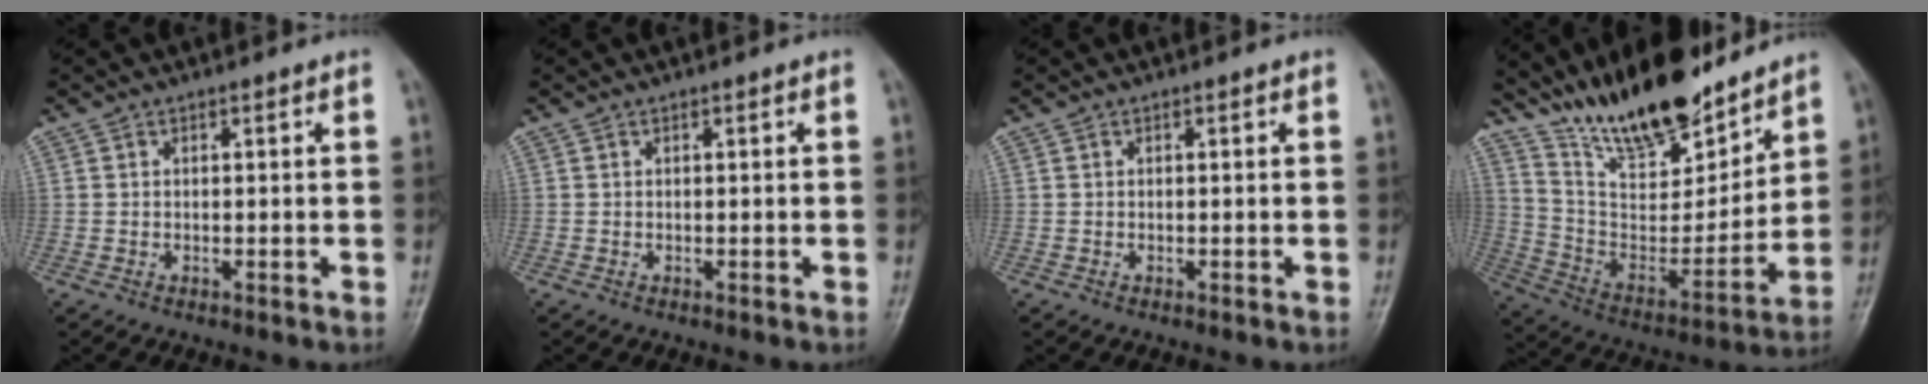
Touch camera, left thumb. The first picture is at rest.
{"total": 0.0}
{"total": 0.0}
{"total": 21.3, "force": [17.1, 6.9, 10.7], "torque": [-0.136, -0.097, 0.304]}